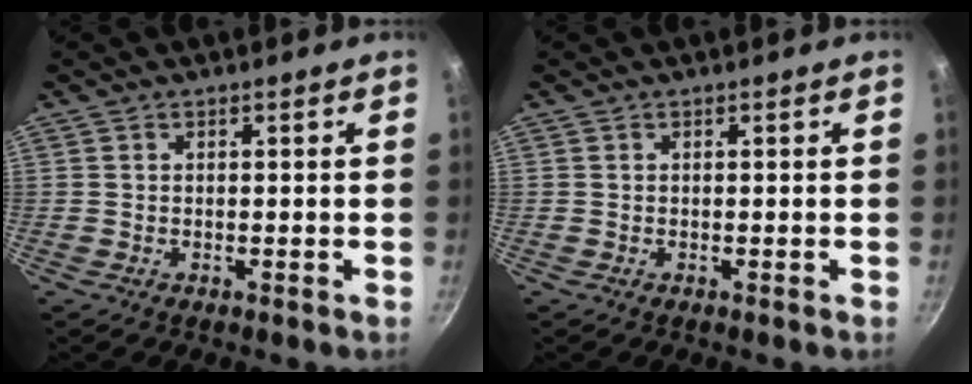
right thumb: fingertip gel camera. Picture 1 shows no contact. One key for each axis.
{"total": 0.0}